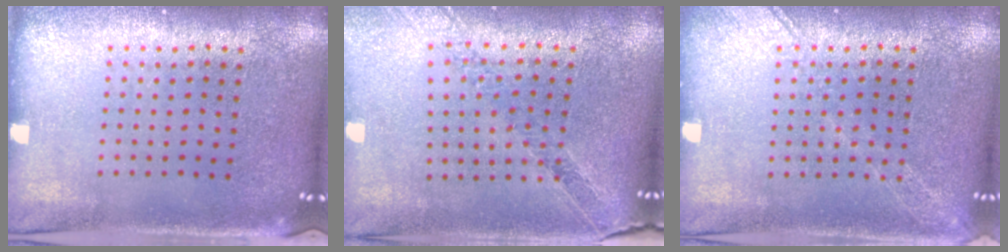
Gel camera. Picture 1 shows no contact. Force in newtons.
{"total": 1.1, "press": 1.1, "slide": 0.2}
{"total": 2.4, "press": 2.3, "slide": 0.4}